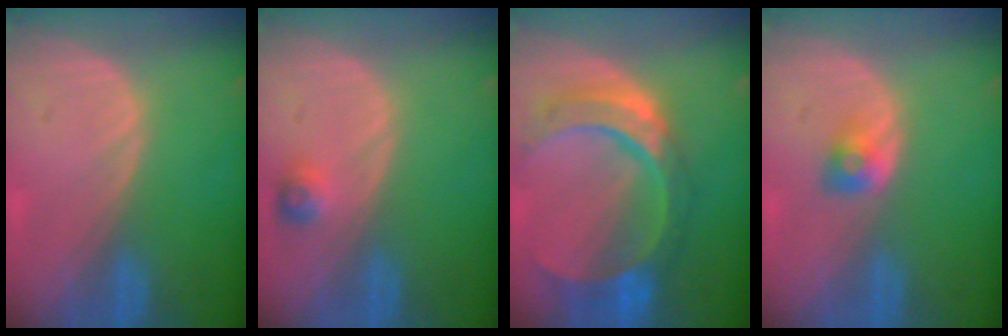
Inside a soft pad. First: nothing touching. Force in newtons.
{"total": 2.4, "press": 2.2, "slide": 0.9}
{"total": 11.0, "press": 9.2, "slide": 6.0}
{"total": 2.5, "press": 2.3, "slide": 0.9}